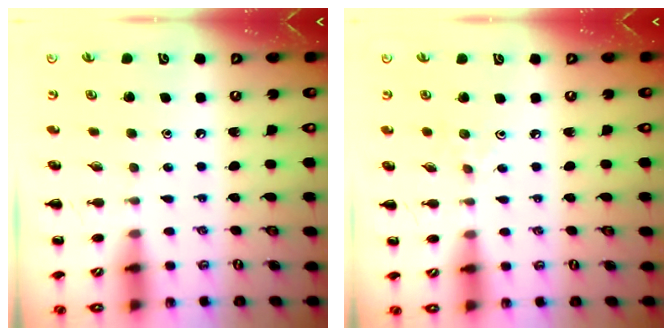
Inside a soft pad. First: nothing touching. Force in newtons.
{"total": 2.5, "press": 2.3, "slide": 1.0}